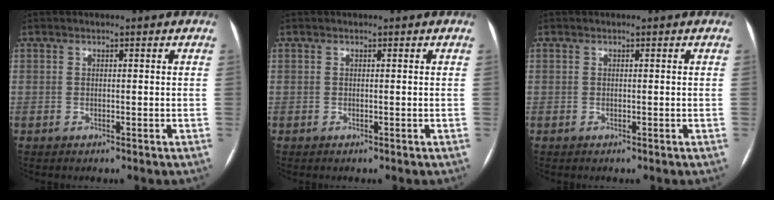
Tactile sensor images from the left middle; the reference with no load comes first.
{"total": 0.0}
{"total": 0.0}